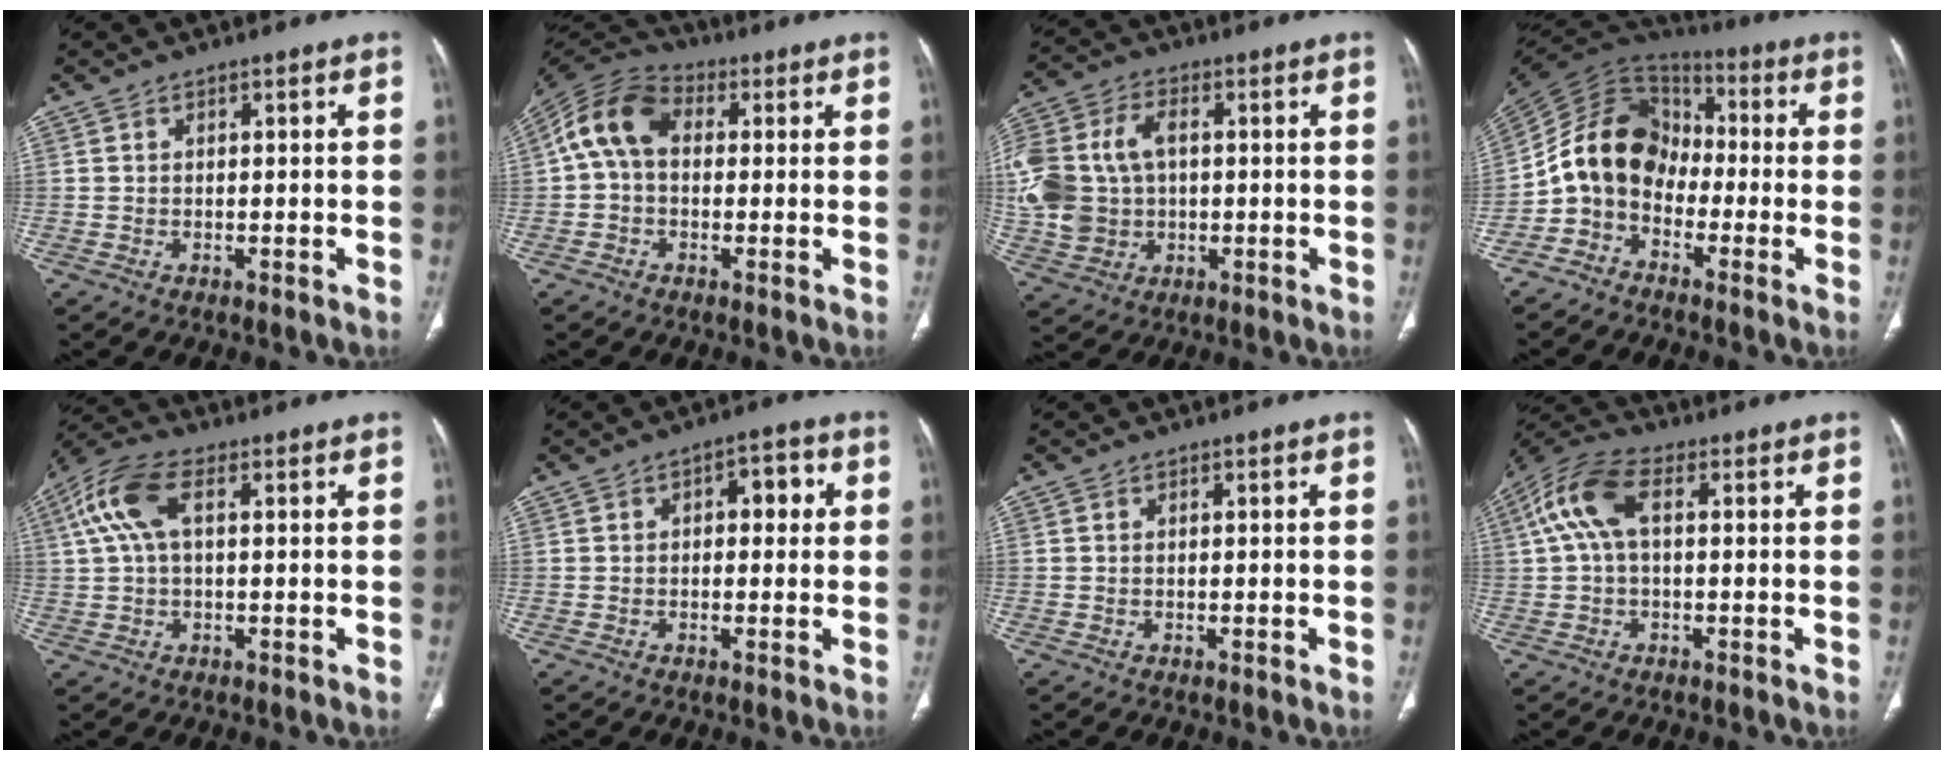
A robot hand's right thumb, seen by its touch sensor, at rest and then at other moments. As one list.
[{"total": 10.7, "force": [1.1, 7.6, 7.4], "torque": [-0.136, 0.033, 0.007]}, {"total": 19.6, "force": [1.5, 14.7, 12.9], "torque": [-0.316, 0.022, 0.041]}, {"total": 13.2, "force": [-3.5, 10.3, 7.5], "torque": [-0.119, 0.068, -0.082]}, {"total": 9.5, "force": [2.6, 4.8, 7.8], "torque": [-0.178, 0.033, 0.045]}, {"total": 4.9, "force": [0.9, 2.7, 3.9], "torque": [-0.027, 0.011, 0.005]}, {"total": 0.0}, {"total": 9.9, "force": [1.8, 5.2, 8.2], "torque": [-0.182, 0.035, 0.028]}]